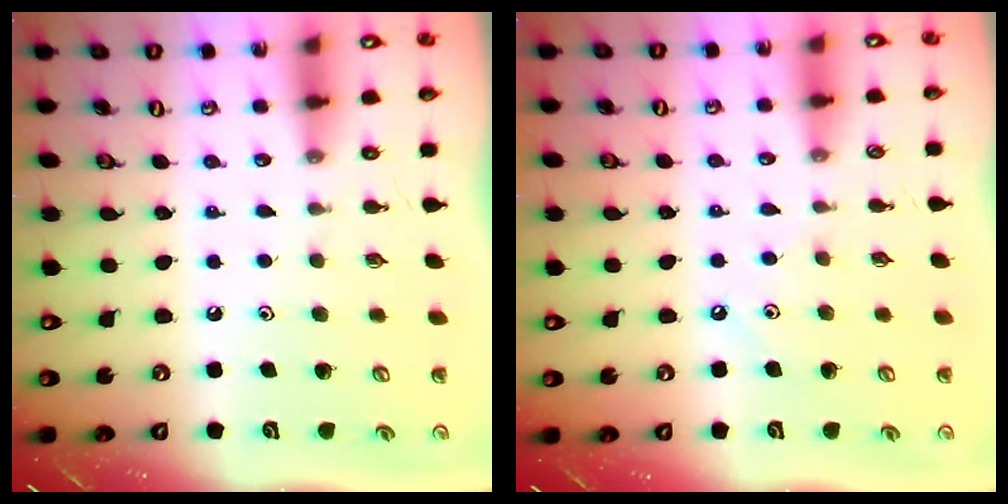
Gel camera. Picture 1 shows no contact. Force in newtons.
{"total": 3.3, "press": 3.2, "slide": 0.5}